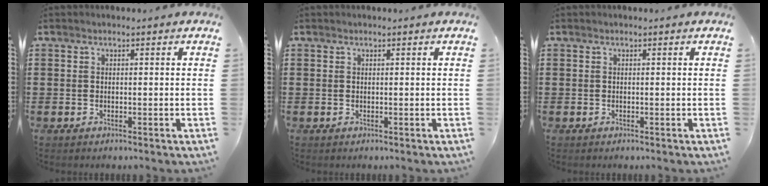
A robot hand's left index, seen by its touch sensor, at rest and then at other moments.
{"total": 0.0}
{"total": 0.0}